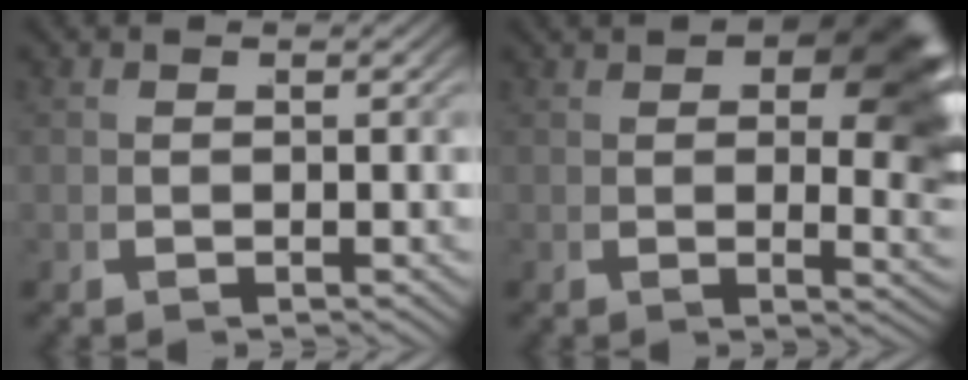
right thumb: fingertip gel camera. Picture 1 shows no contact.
{"total": 11.1, "force": [2.6, 5.2, 9.5], "torque": [-0.092, -0.008, 0.039]}